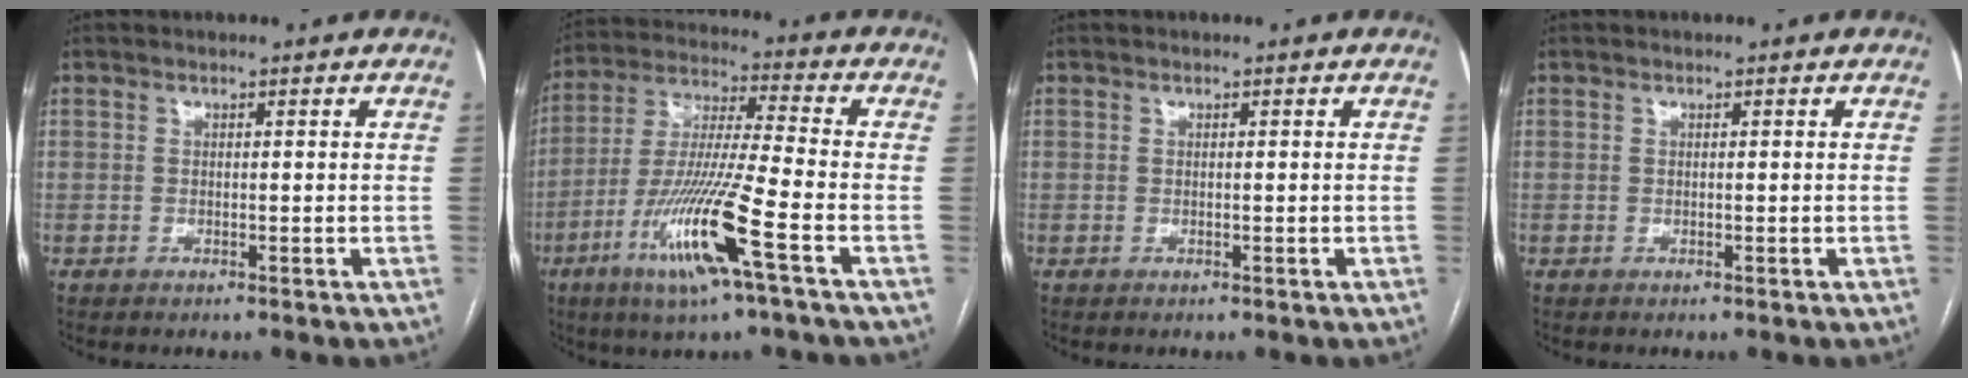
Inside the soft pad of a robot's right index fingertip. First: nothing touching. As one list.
[{"total": 14.9, "force": [-6.6, -0.2, 13.4], "torque": [-0.274, -0.018, -0.125]}, {"total": 0.0}, {"total": 0.0}]